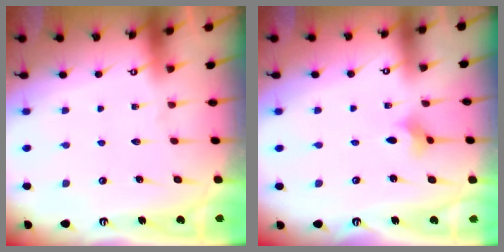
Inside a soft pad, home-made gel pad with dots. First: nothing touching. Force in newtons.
{"total": 2.3, "press": 2.2, "slide": 0.4}